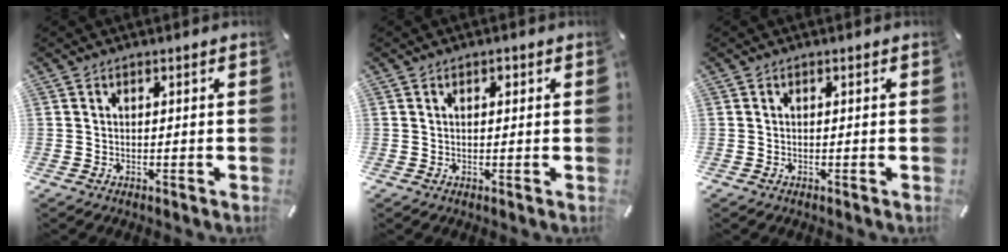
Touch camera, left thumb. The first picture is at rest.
{"total": 1.3, "force": [0.4, 0.9, 0.9], "torque": [-0.020, 0.005, 0.006]}
{"total": 0.0}